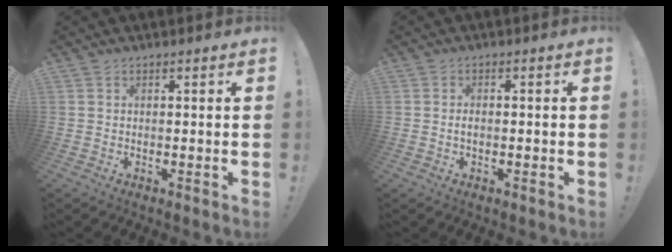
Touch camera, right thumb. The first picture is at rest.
{"total": 1.3, "force": [-0.4, 0.7, 1.0], "torque": [-0.017, 0.004, -0.008]}